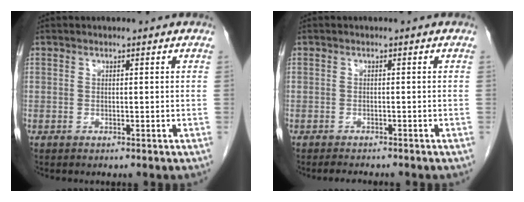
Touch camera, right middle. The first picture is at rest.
{"total": 2.8, "force": [-2.6, 0.5, 1.1], "torque": [-0.018, -0.007, -0.034]}